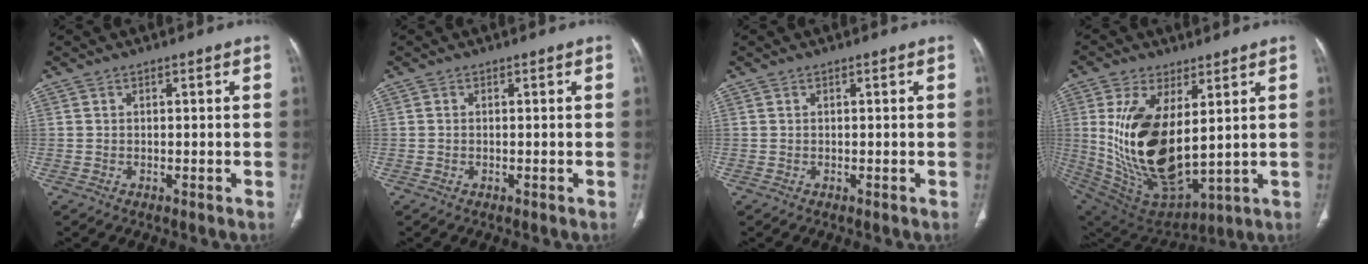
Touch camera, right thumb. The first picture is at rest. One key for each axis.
{"total": 0.0}
{"total": 0.0}
{"total": 20.6, "fx": 3.4, "fy": 10.1, "fz": 17.6, "tx": -0.336, "ty": -0.034, "tz": 0.090}